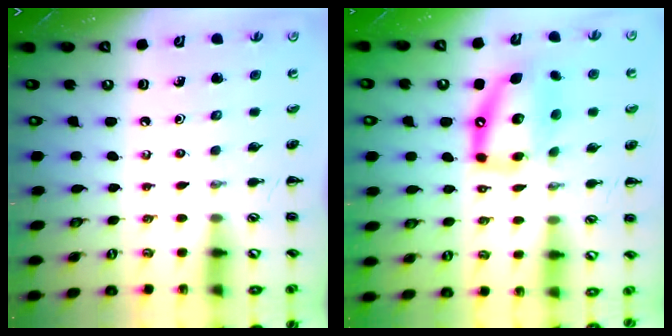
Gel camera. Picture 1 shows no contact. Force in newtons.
{"total": 13.1, "press": 12.6, "slide": 3.4}